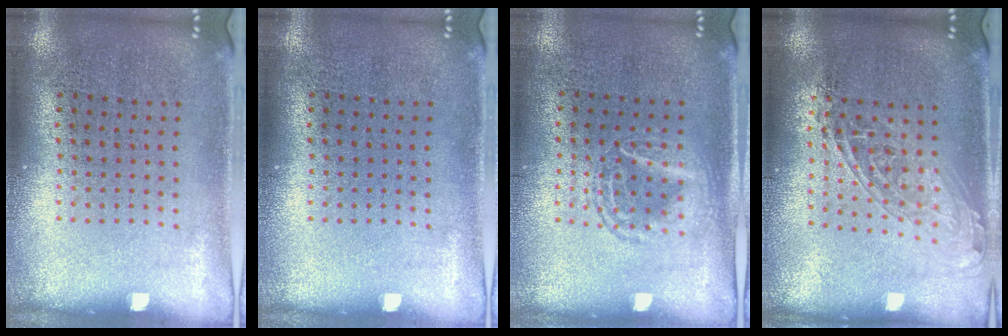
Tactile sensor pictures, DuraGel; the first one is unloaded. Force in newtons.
{"total": 0.0}
{"total": 1.3, "press": 1.2, "slide": 0.5}
{"total": 1.6, "press": 1.3, "slide": 0.9}